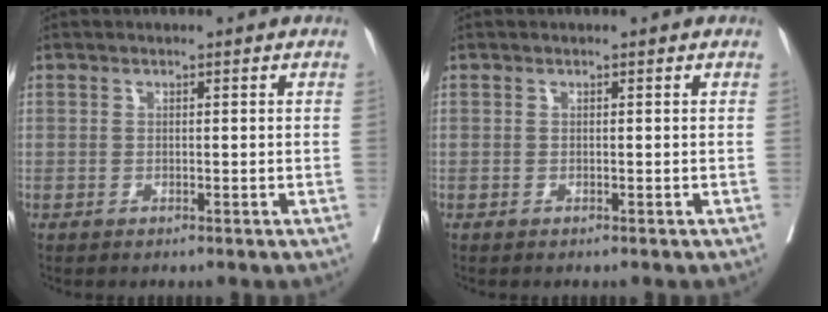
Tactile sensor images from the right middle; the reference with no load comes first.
{"total": 0.0}